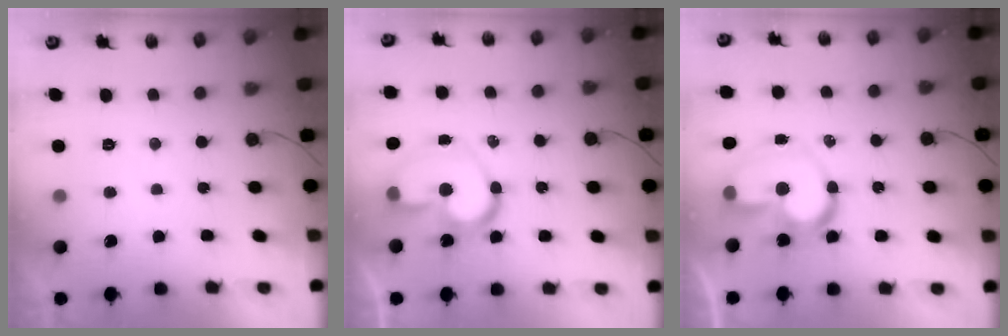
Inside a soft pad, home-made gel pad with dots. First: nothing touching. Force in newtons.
{"total": 15.7, "press": 15.6, "slide": 0.9}
{"total": 15.2, "press": 15.1, "slide": 1.2}